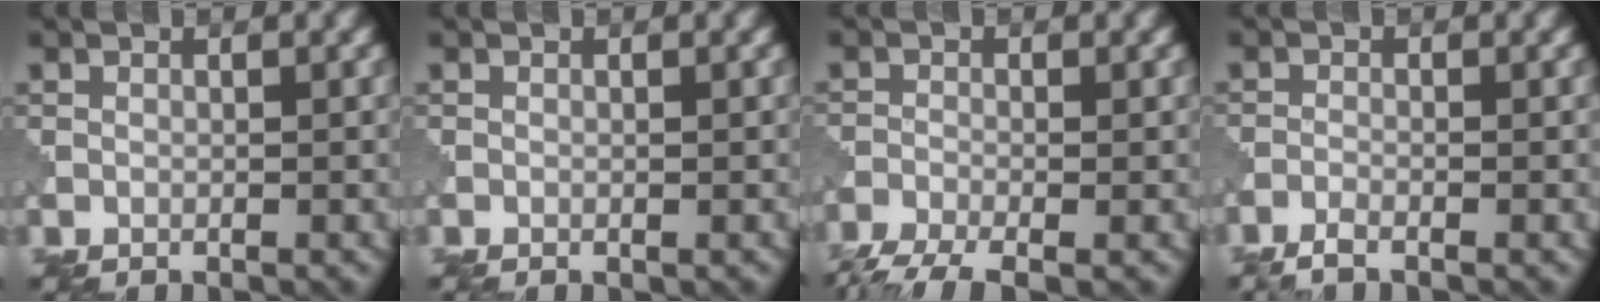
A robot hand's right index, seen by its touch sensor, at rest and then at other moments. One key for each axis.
{"total": 0.0}
{"total": 4.5, "fx": -3.5, "fy": 1.0, "fz": 2.6, "tx": -0.053, "ty": -0.014, "tz": -0.077}
{"total": 1.5, "fx": -1.2, "fy": 0.2, "fz": 0.8, "tx": -0.017, "ty": -0.002, "tz": -0.031}